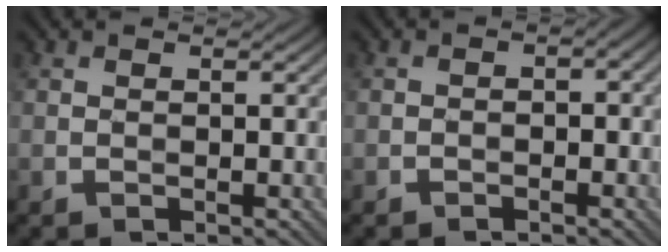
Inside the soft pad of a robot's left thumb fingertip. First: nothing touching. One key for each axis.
{"total": 1.7, "fx": -0.8, "fy": 0.7, "fz": 1.3, "tx": -0.019, "ty": 0.002, "tz": -0.016}